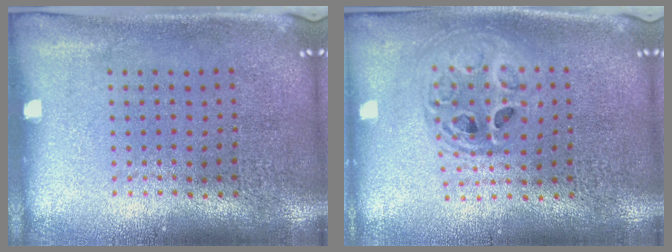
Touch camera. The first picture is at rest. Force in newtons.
{"total": 1.7, "press": 1.4, "slide": 0.9}